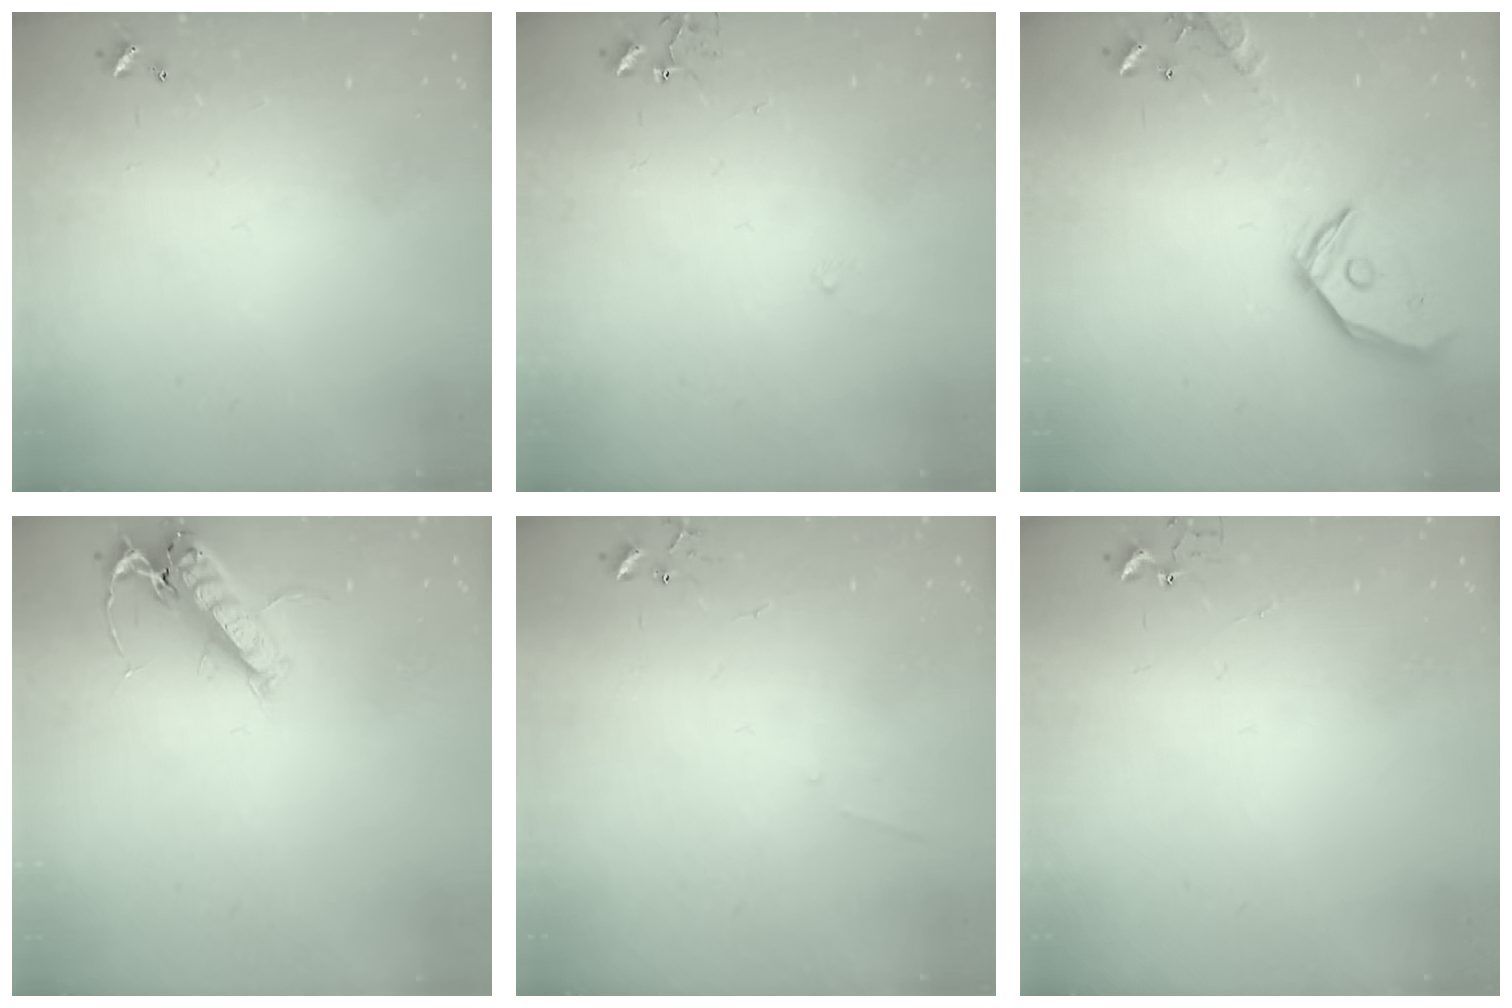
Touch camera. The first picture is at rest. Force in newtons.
{"total": 6.8, "press": 6.8, "slide": 0.5}
{"total": 16.4, "press": 16.2, "slide": 2.5}
{"total": 14.1, "press": 14.0, "slide": 1.8}
{"total": 3.8, "press": 3.7, "slide": 0.6}
{"total": 2.9, "press": 2.9, "slide": 0.3}